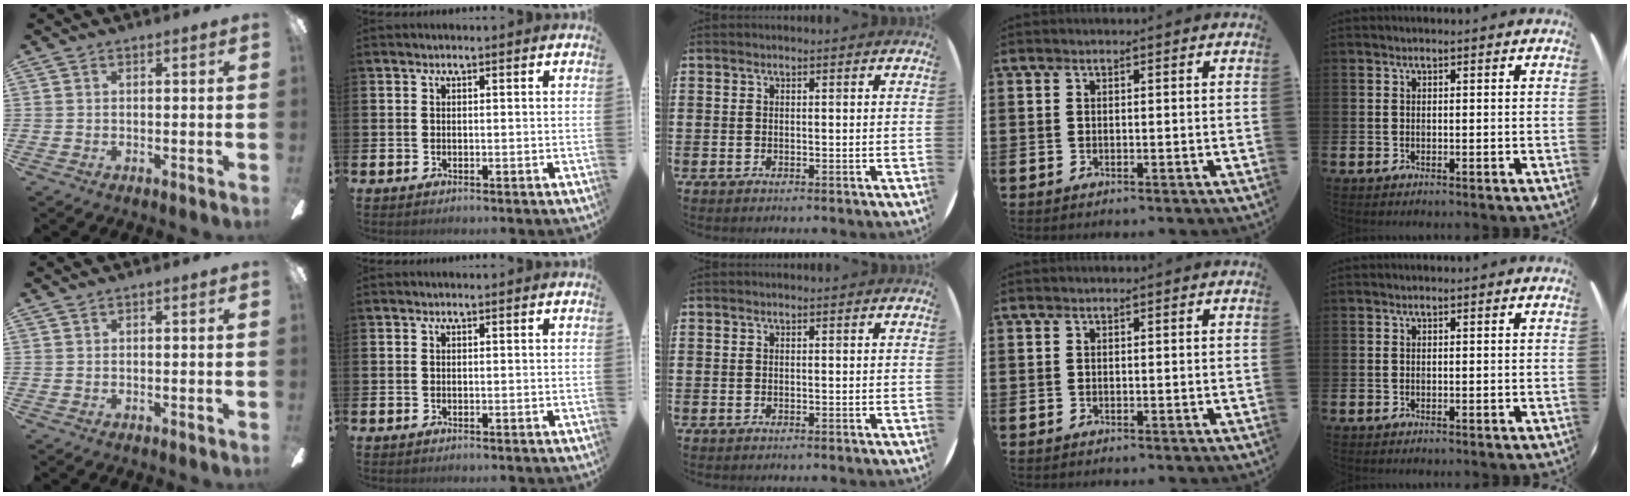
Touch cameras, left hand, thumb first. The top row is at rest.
{}